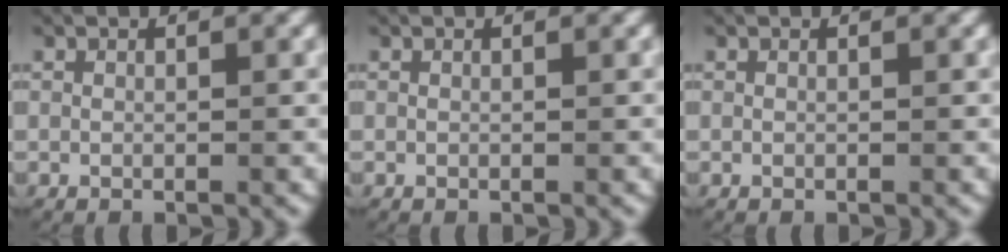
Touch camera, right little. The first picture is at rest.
{"total": 0.0}
{"total": 0.0}